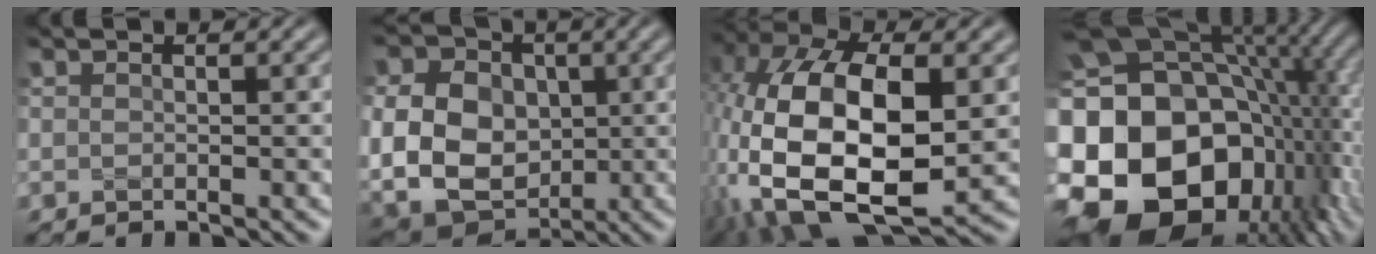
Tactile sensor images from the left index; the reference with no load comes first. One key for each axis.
{"total": 10.5, "fx": 0.0, "fy": 8.4, "fz": 6.4, "tx": -0.118, "ty": -0.006, "tz": -0.001}
{"total": 15.3, "fx": -0.6, "fy": 8.8, "fz": 12.6, "tx": -0.259, "ty": -0.022, "tz": -0.001}
{"total": 21.3, "fx": -2.0, "fy": 16.2, "fz": 13.6, "tx": -0.280, "ty": -0.027, "tz": -0.037}